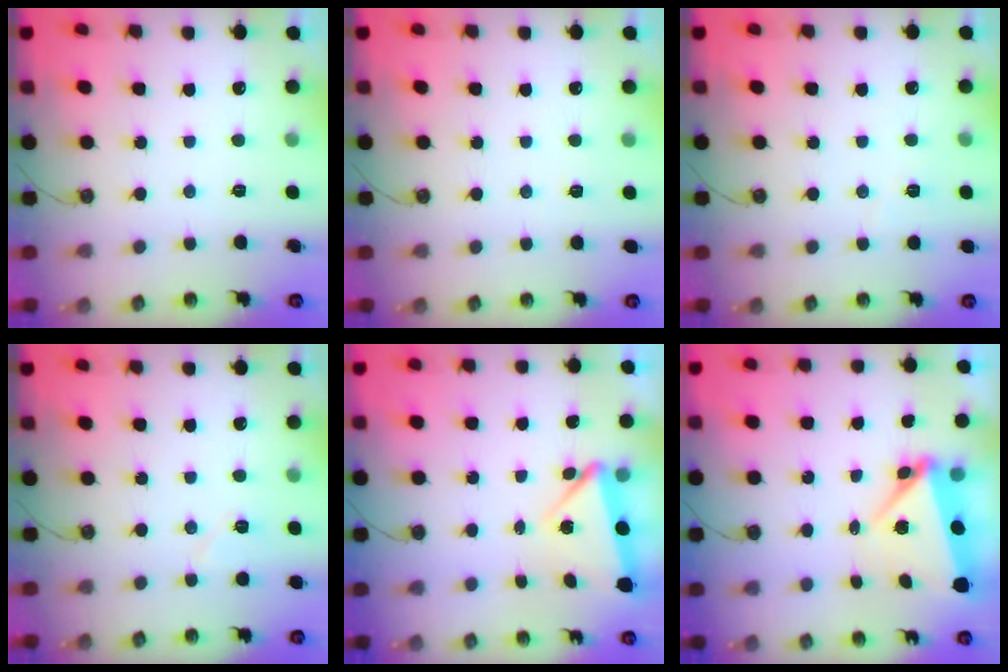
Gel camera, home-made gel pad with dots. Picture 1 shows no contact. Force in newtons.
{"total": 2.5, "press": 1.8, "slide": 1.7}
{"total": 3.6, "press": 3.5, "slide": 0.9}
{"total": 4.6, "press": 4.5, "slide": 1.1}
{"total": 4.7, "press": 4.6, "slide": 0.5}
{"total": 6.0, "press": 5.8, "slide": 1.5}